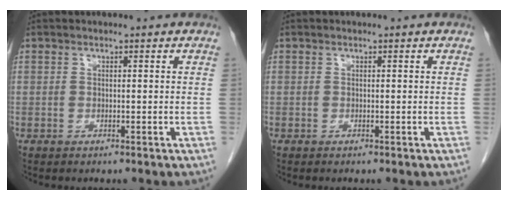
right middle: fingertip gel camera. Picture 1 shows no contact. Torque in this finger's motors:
{"motor_torque": [0.05, -0.04, -0.02, -0.02]}